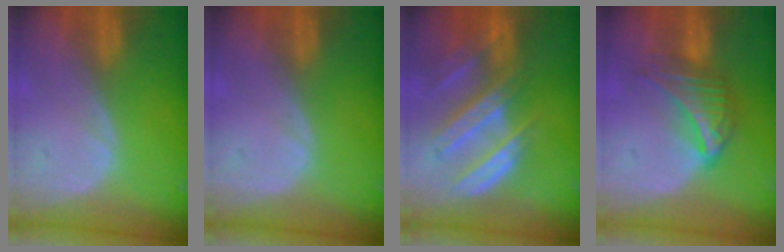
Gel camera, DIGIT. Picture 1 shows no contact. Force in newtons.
{"total": 0.0}
{"total": 9.2, "press": 8.2, "slide": 4.1}
{"total": 7.5, "press": 6.6, "slide": 3.6}